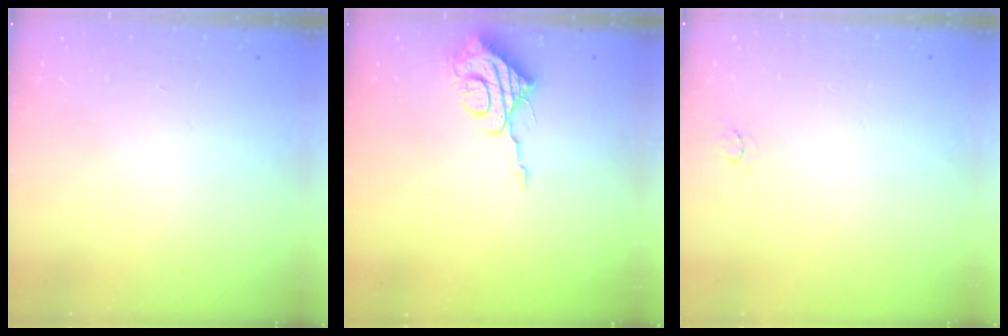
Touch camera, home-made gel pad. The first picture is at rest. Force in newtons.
{"total": 9.6, "press": 9.6, "slide": 0.6}
{"total": 2.9, "press": 2.9, "slide": 0.3}